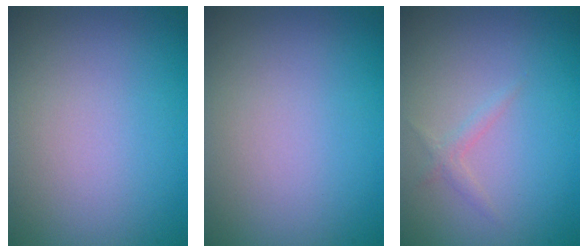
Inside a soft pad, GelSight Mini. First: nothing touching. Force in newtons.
{"total": 0.0}
{"total": 0.9, "press": 0.9, "slide": 0.1}